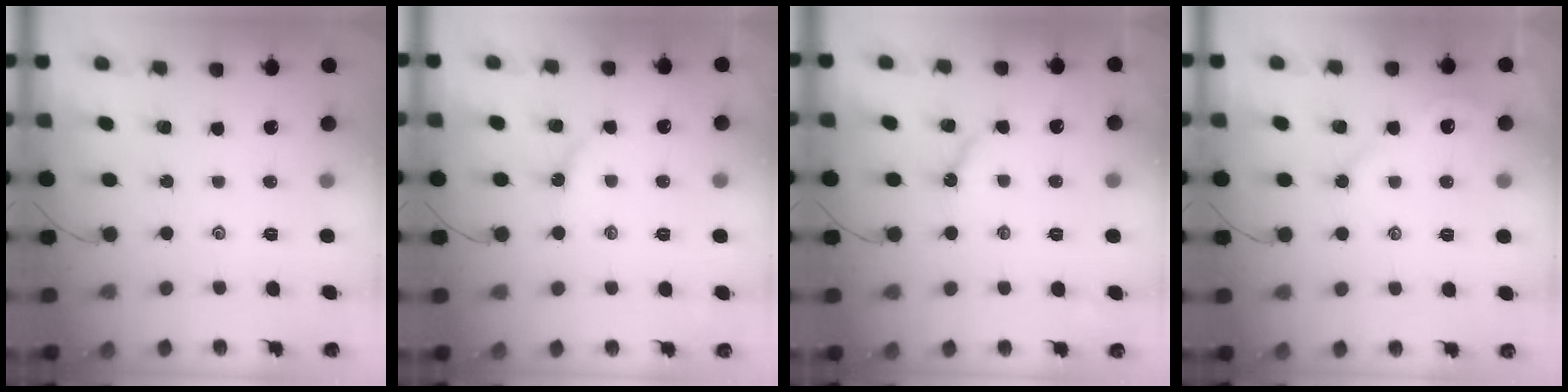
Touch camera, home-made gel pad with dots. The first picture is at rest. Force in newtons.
{"total": 3.0, "press": 2.9, "slide": 0.5}
{"total": 3.4, "press": 3.3, "slide": 0.5}
{"total": 3.3, "press": 3.3, "slide": 0.4}